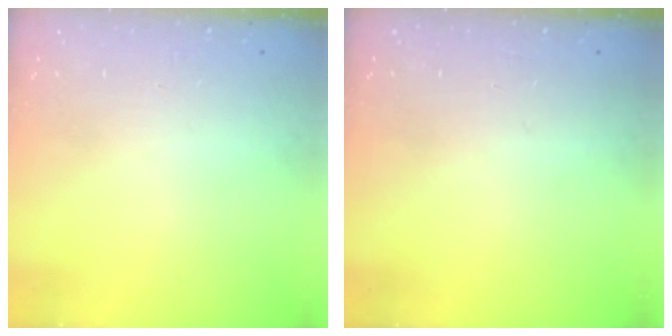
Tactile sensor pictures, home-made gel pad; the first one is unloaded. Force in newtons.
{"total": 0.0}